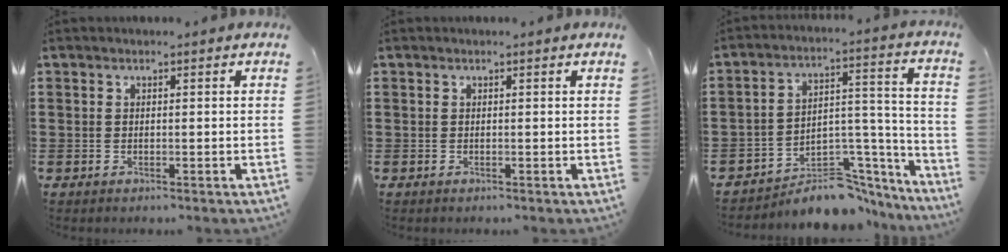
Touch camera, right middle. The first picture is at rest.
{"total": 0.0}
{"total": 8.1, "force": [-6.8, 3.2, 3.1], "torque": [-0.039, 0.020, -0.121]}